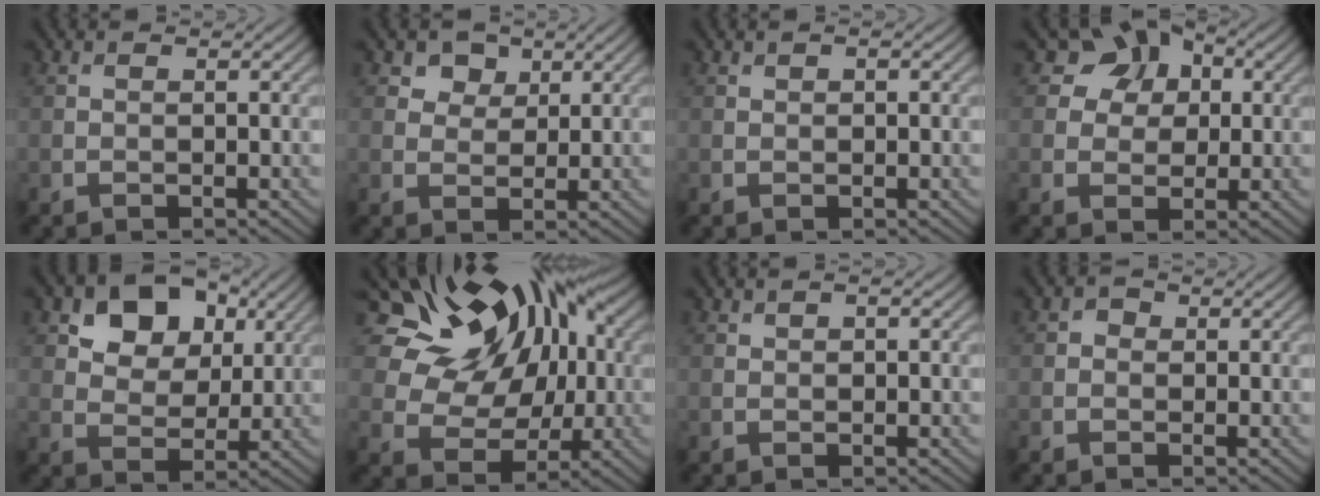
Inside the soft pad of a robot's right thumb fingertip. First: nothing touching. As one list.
[{"total": 3.1, "force": [1.8, 2.3, 1.1], "torque": [-0.023, -0.006, 0.031]}, {"total": 0.8, "force": [0.4, 0.4, 0.6], "torque": [-0.009, 0.002, 0.006]}, {"total": 7.0, "force": [2.4, 5.9, 2.9], "torque": [-0.062, 0.013, 0.028]}, {"total": 10.1, "force": [4.8, 6.9, 5.6], "torque": [-0.111, 0.002, 0.075]}, {"total": 15.1, "force": [5.4, 10.6, 9.3], "torque": [-0.182, 0.038, 0.086]}, {"total": 1.1, "force": [0.5, 0.6, 0.8], "torque": [-0.015, 0.003, 0.010]}, {"total": 1.0, "force": [-0.1, 1.0, 0.4], "torque": [-0.004, -0.003, -0.006]}]